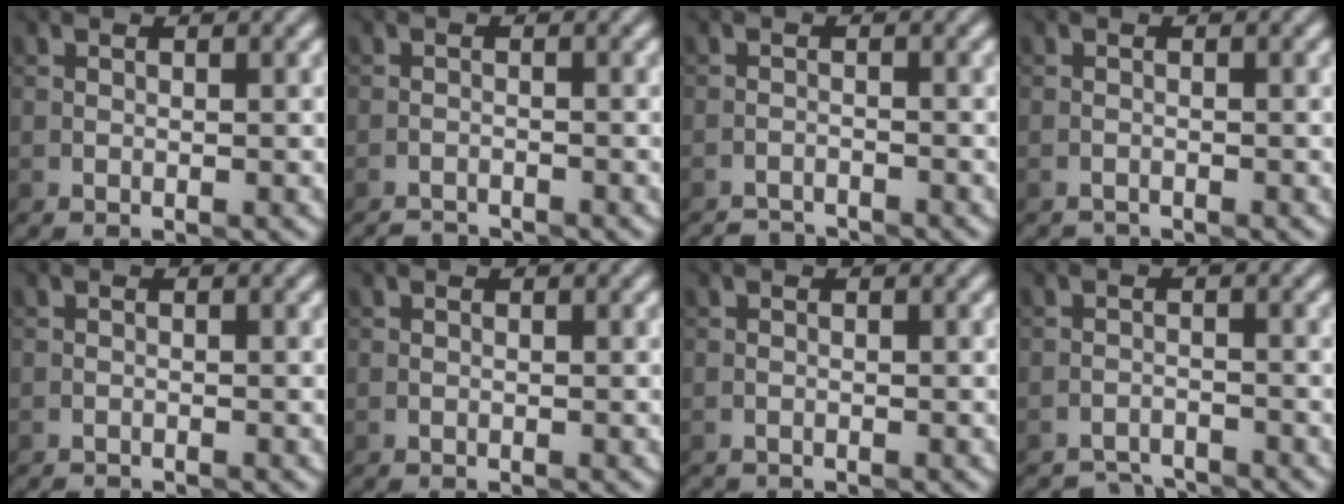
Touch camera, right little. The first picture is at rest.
{"total": 2.4, "force": [-2.4, 0.3, 0.2], "torque": [-0.001, -0.006, -0.049]}
{"total": 2.9, "force": [-2.9, 0.4, 0.2], "torque": [-0.001, -0.005, -0.057]}
{"total": 1.3, "force": [-1.3, 0.1, -0.1], "torque": [0.003, -0.004, -0.029]}
{"total": 0.9, "force": [-0.8, 0.0, -0.1], "torque": [0.001, -0.004, -0.020]}
{"total": 0.0}
{"total": 0.6, "force": [-0.5, 0.0, -0.2], "torque": [0.005, -0.001, -0.013]}
{"total": 3.7, "force": [-3.6, 0.7, 0.5], "torque": [-0.006, -0.008, -0.067]}